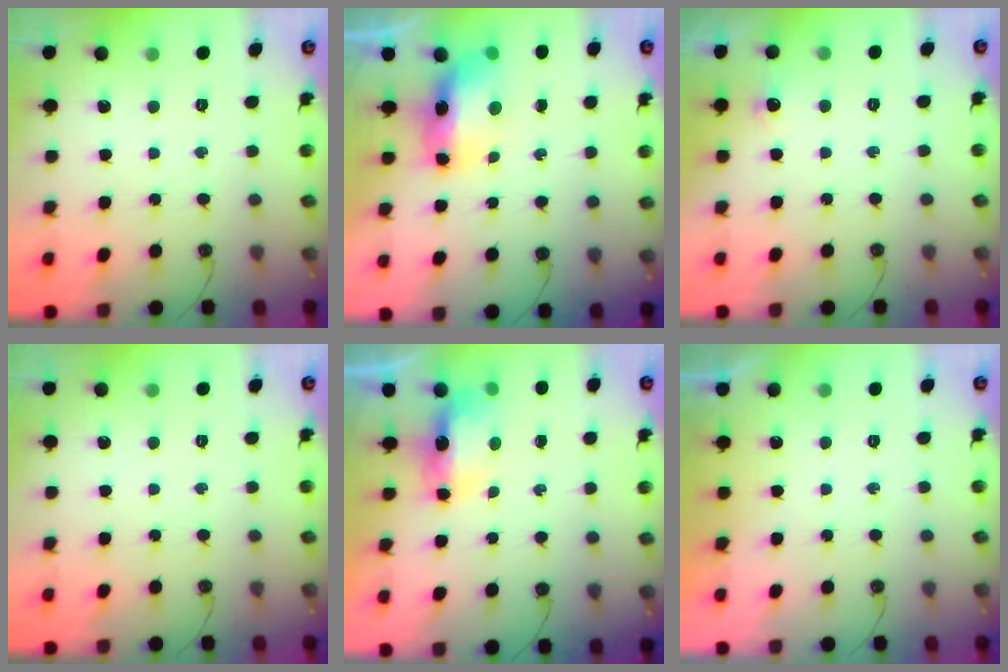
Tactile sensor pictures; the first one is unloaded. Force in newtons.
{"total": 9.7, "press": 9.5, "slide": 1.5}
{"total": 5.7, "press": 5.6, "slide": 1.1}
{"total": 0.0}
{"total": 7.0, "press": 7.0, "slide": 0.5}
{"total": 0.0}